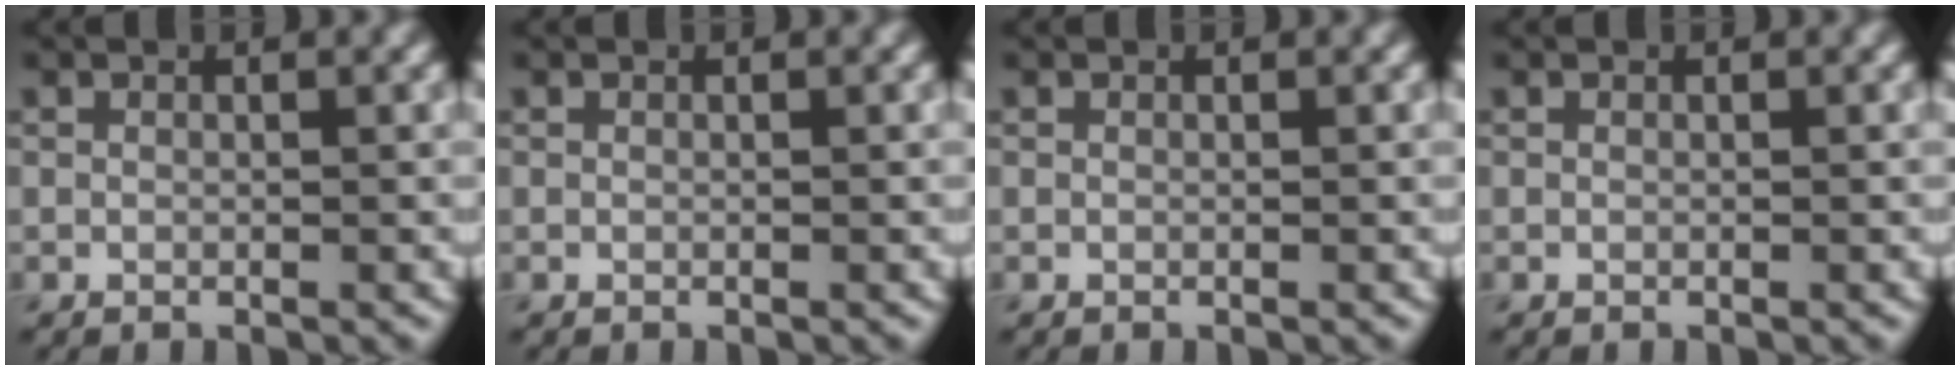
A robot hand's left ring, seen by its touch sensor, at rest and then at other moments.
{"total": 0.0}
{"total": 0.0}
{"total": 0.0}